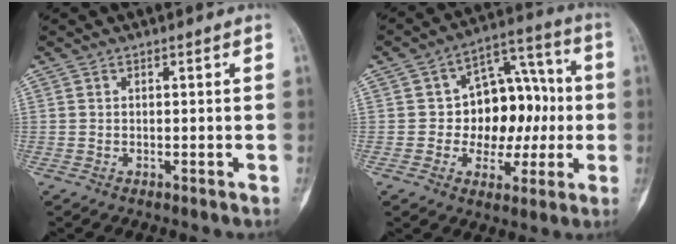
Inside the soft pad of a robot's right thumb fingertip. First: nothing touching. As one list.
[{"total": 14.9, "force": [-0.2, 10.4, 10.6], "torque": [-0.090, 0.037, 0.000]}]